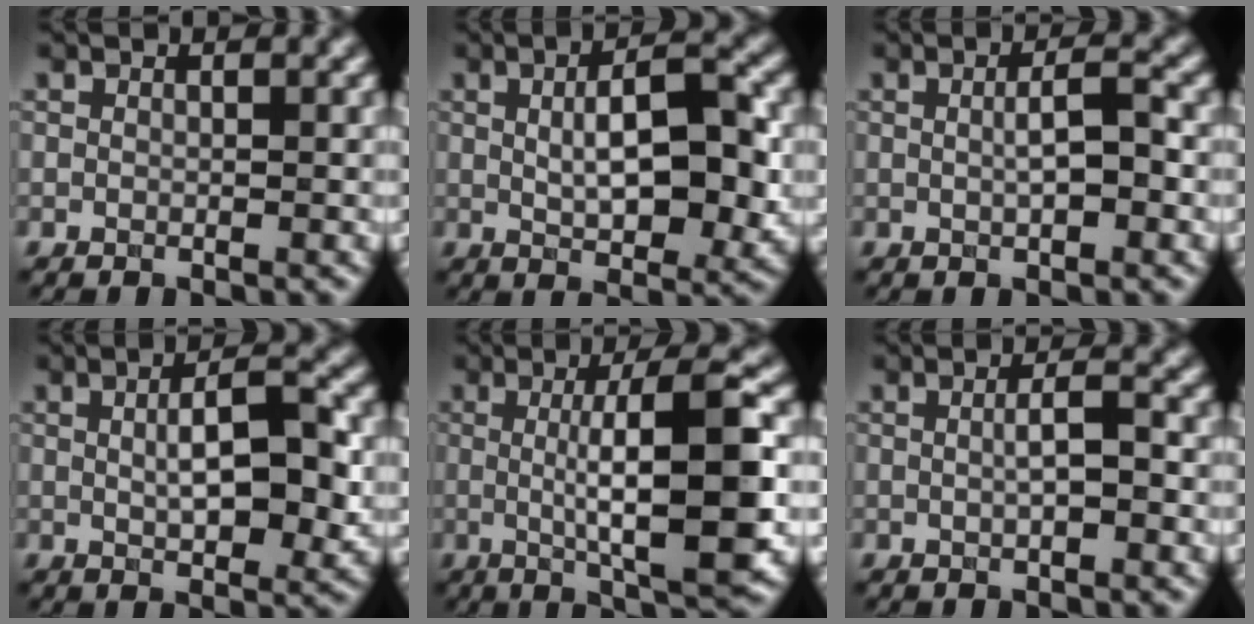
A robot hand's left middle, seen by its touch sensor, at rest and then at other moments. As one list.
[{"total": 7.1, "force": [0.6, 2.7, 6.5], "torque": [-0.096, 0.004, 0.012]}, {"total": 2.8, "force": [-0.1, 0.6, 2.8], "torque": [-0.048, 0.000, 0.002]}, {"total": 6.1, "force": [0.4, 2.1, 5.7], "torque": [-0.089, 0.004, 0.009]}, {"total": 10.2, "force": [-0.2, 2.4, 9.9], "torque": [-0.133, -0.001, -0.001]}, {"total": 2.4, "force": [-0.1, 0.5, 2.3], "torque": [-0.036, -0.002, 0.001]}]